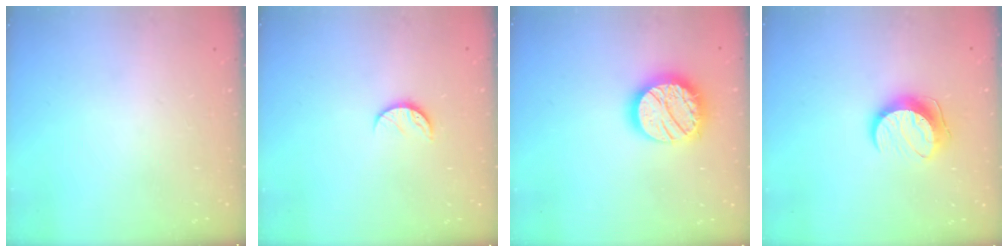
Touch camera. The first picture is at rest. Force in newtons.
{"total": 5.7, "press": 5.7, "slide": 0.6}
{"total": 19.2, "press": 19.1, "slide": 1.2}
{"total": 10.1, "press": 10.1, "slide": 0.1}